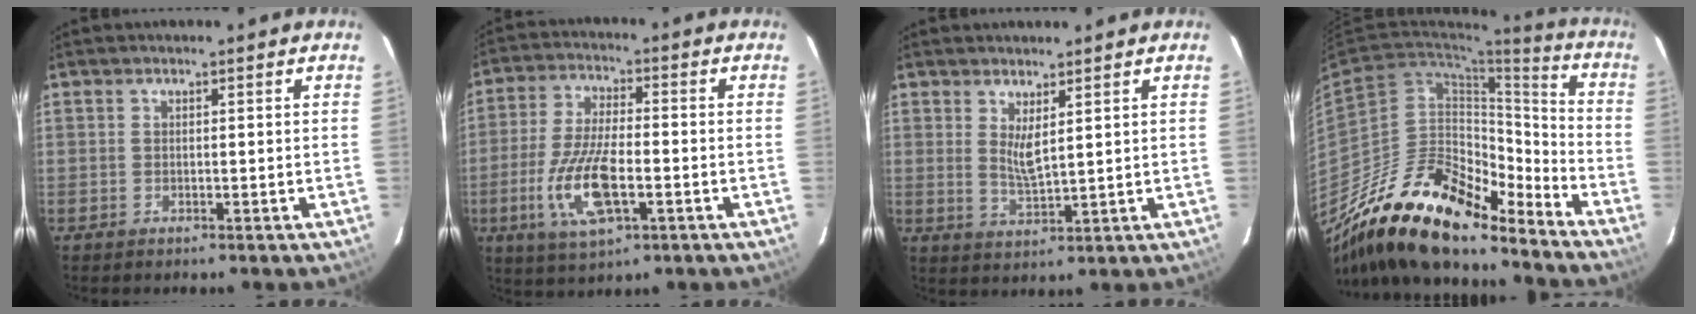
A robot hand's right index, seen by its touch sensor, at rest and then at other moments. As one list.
[{"total": 12.8, "force": [-4.0, 4.6, 11.3], "torque": [-0.238, -0.010, -0.074]}, {"total": 3.9, "force": [1.8, 0.8, 3.4], "torque": [-0.062, -0.014, 0.033]}, {"total": 23.9, "force": [-19.0, 8.0, 12.2], "torque": [-0.209, -0.004, -0.329]}]